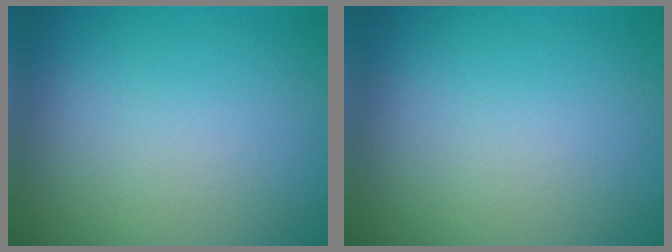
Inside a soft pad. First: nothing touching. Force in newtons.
{"total": 0.0}